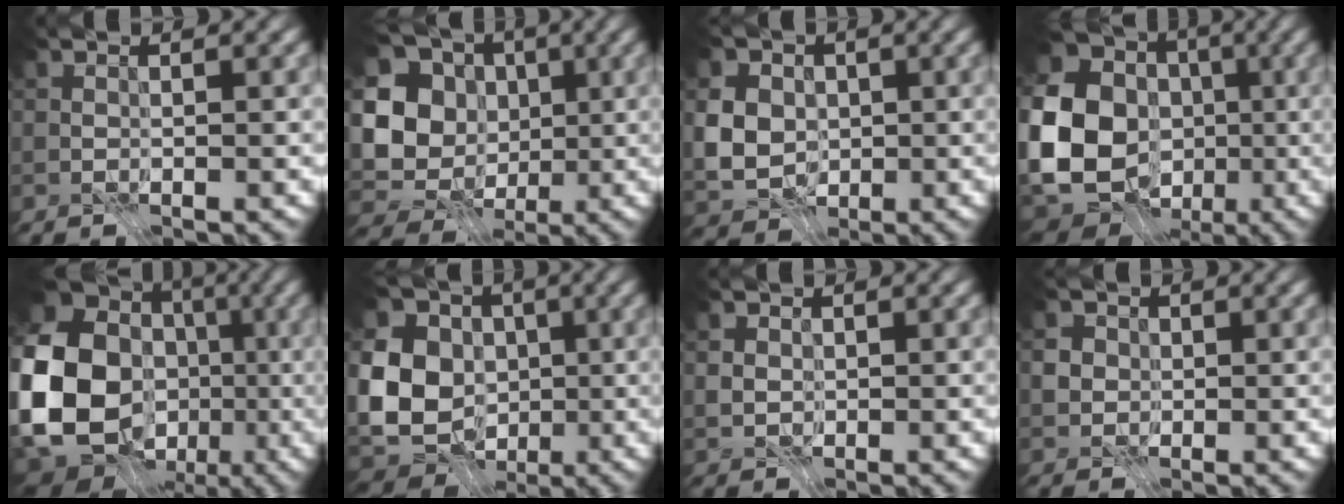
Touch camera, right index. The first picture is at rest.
{"total": 10.6, "force": [-0.5, 9.3, 5.0], "torque": [-0.112, -0.016, -0.017]}
{"total": 7.6, "force": [0.6, 6.4, 4.1], "torque": [-0.075, 0.022, -0.011]}
{"total": 22.7, "force": [-3.4, 20.3, 9.5], "torque": [-0.213, -0.002, -0.099]}
{"total": 21.8, "force": [-2.3, 18.8, 10.8], "torque": [-0.230, -0.013, -0.083]}
{"total": 15.1, "force": [-0.6, 12.8, 8.1], "torque": [-0.178, -0.001, -0.032]}
{"total": 1.5, "force": [0.1, 1.4, 0.5], "torque": [-0.013, -0.002, 0.002]}
{"total": 2.6, "force": [0.0, 2.5, 0.8], "torque": [-0.021, 0.004, -0.003]}